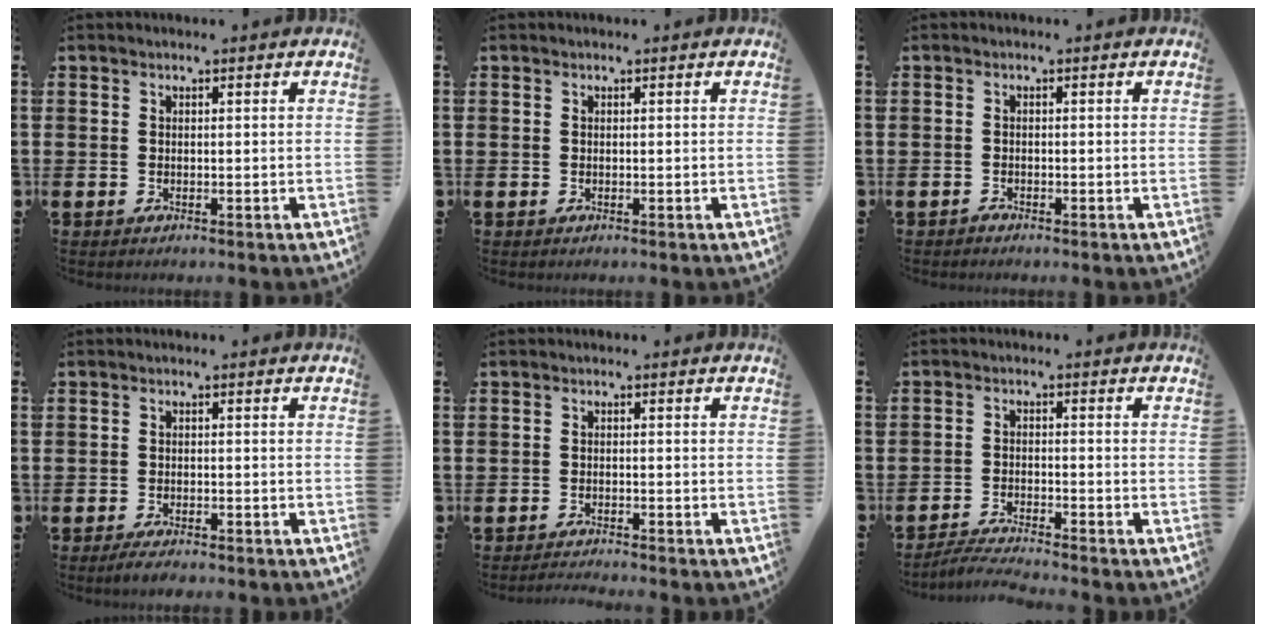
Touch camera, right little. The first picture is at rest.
{"total": 0.0}
{"total": 0.6, "force": [-0.6, 0.1, 0.0], "torque": [-0.001, -0.002, -0.012]}
{"total": 1.5, "force": [-1.2, 0.2, 0.8], "torque": [-0.016, 0.003, -0.024]}
{"total": 1.3, "force": [-1.3, -0.2, 0.1], "torque": [-0.003, 0.002, -0.026]}
{"total": 3.0, "force": [-2.9, -0.3, 0.7], "torque": [-0.010, 0.001, -0.057]}